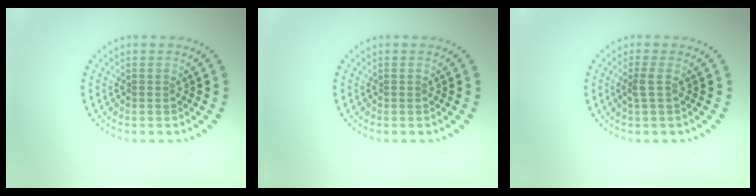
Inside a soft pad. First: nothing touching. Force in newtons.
{"total": 0.0}
{"total": 1.2, "press": 1.0, "slide": 0.7}